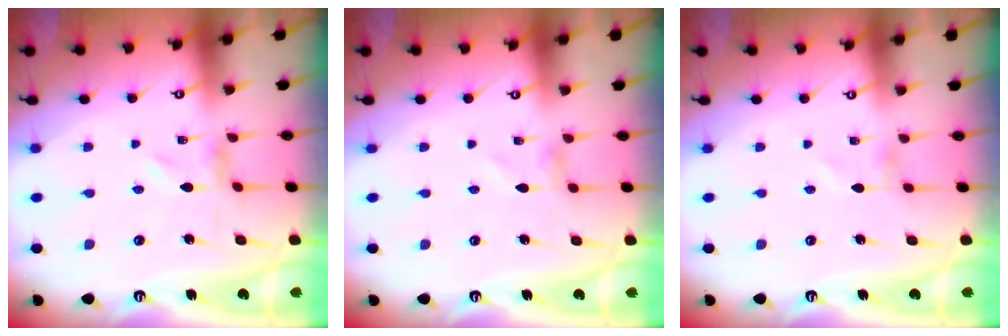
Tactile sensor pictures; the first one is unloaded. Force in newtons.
{"total": 1.1, "press": 1.0, "slide": 0.3}
{"total": 0.8, "press": 0.7, "slide": 0.3}